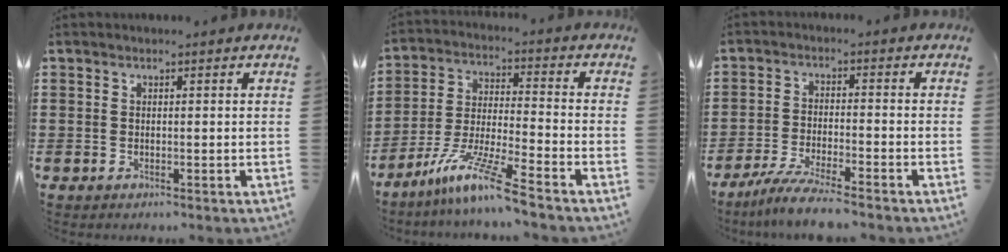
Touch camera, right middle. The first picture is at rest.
{"total": 10.1, "force": [-7.9, -0.2, 6.3], "torque": [-0.136, -0.010, -0.159]}
{"total": 5.7, "force": [-5.0, -0.2, 2.7], "torque": [-0.063, -0.017, -0.098]}